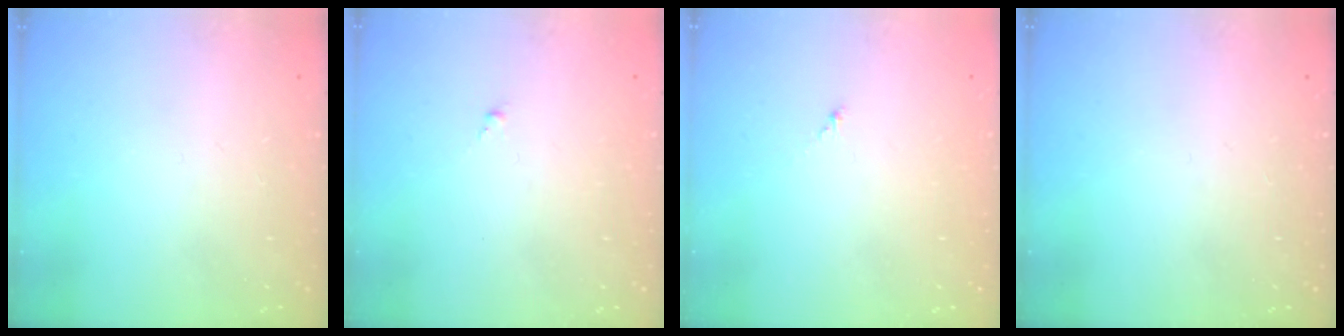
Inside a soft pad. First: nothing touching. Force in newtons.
{"total": 0.5, "press": 0.4, "slide": 0.4}
{"total": 0.0}
{"total": 0.0}